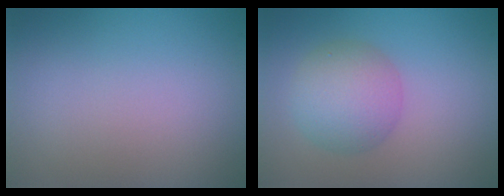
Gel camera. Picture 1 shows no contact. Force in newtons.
{"total": 4.5, "press": 4.5, "slide": 0.1}